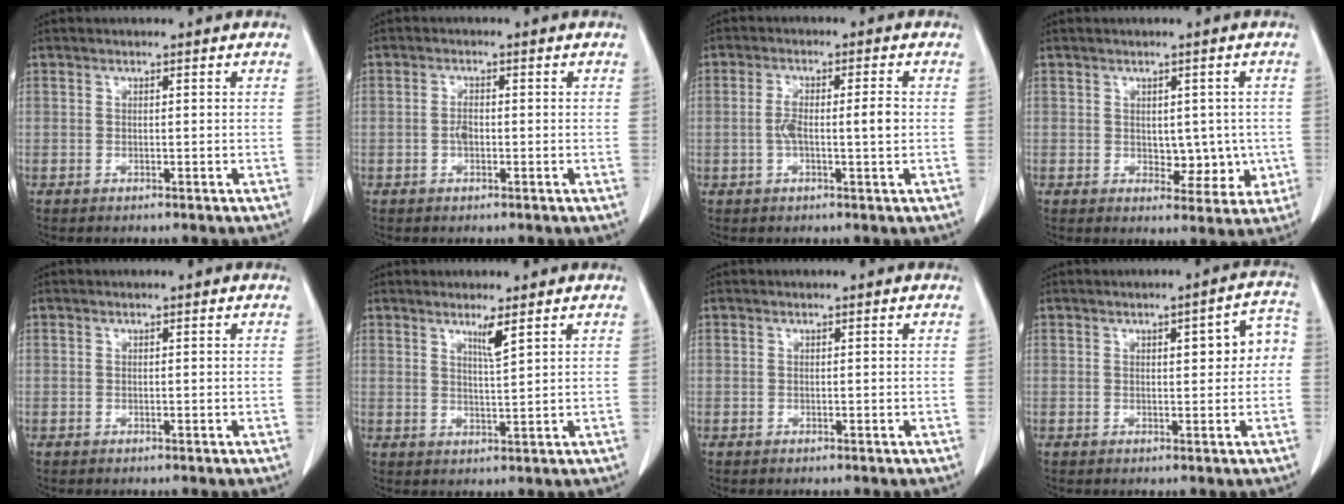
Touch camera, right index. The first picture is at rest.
{"total": 1.8, "force": [-0.4, 0.8, 1.5], "torque": [-0.029, 0.003, -0.007]}
{"total": 5.2, "force": [-0.3, 0.8, 5.2], "torque": [-0.102, 0.009, -0.005]}
{"total": 5.3, "force": [-0.2, 3.4, 4.1], "torque": [-0.036, 0.002, 0.007]}
{"total": 0.0}
{"total": 2.8, "force": [1.8, -0.4, 2.2], "torque": [-0.042, -0.011, 0.035]}
{"total": 0.0}
{"total": 5.6, "force": [0.6, 1.8, 5.2], "torque": [-0.063, 0.024, 0.006]}